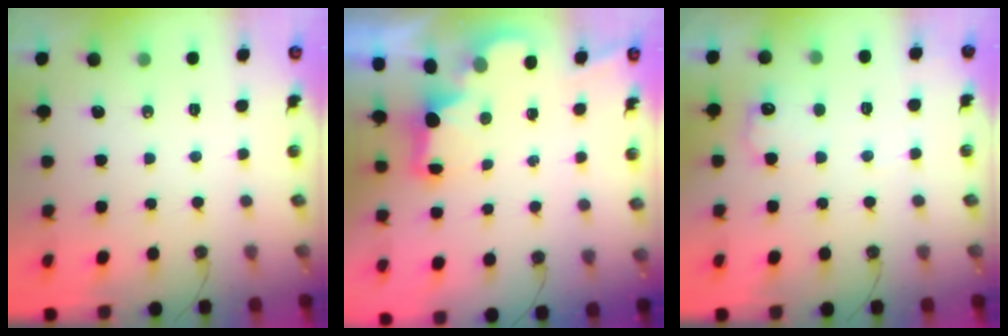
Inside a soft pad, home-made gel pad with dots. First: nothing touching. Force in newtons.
{"total": 2.3, "press": 2.2, "slide": 0.7}
{"total": 6.9, "press": 6.9, "slide": 0.4}